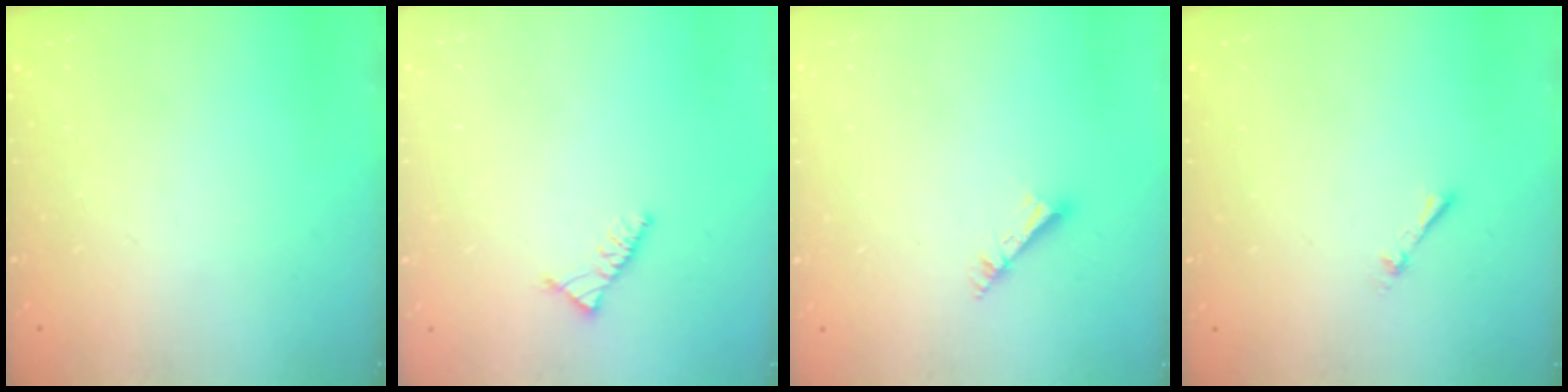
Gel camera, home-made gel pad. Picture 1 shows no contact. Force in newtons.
{"total": 3.1, "press": 3.0, "slide": 0.7}
{"total": 3.8, "press": 3.8, "slide": 0.6}
{"total": 1.7, "press": 1.7, "slide": 0.2}